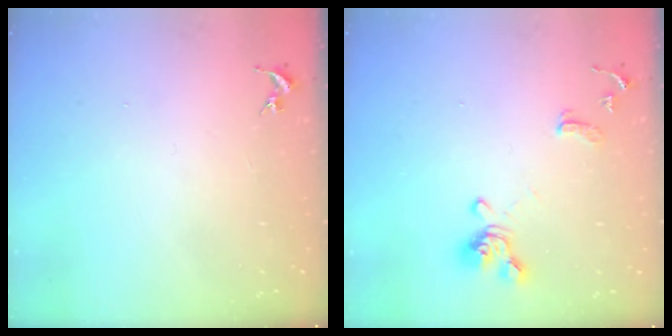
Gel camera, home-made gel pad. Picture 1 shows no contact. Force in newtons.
{"total": 12.9, "press": 12.8, "slide": 1.1}